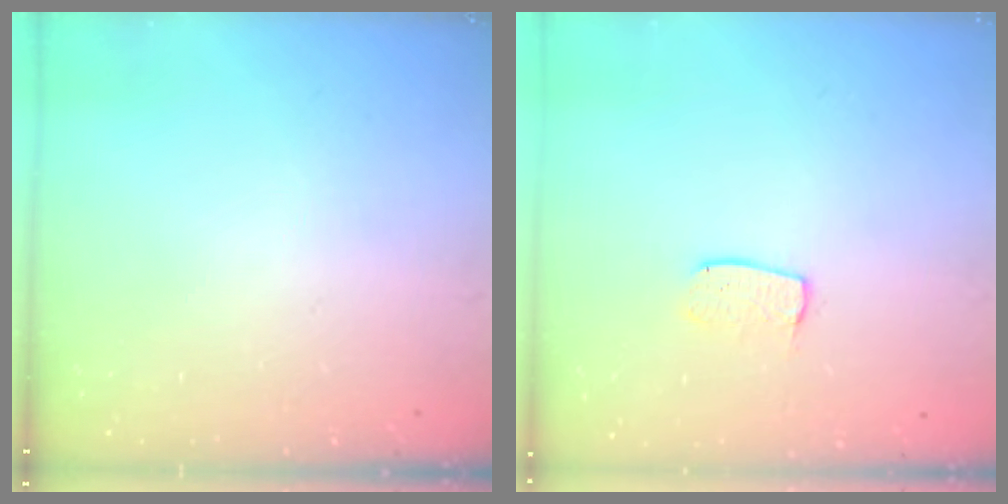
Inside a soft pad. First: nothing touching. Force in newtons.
{"total": 6.0, "press": 6.0, "slide": 0.4}